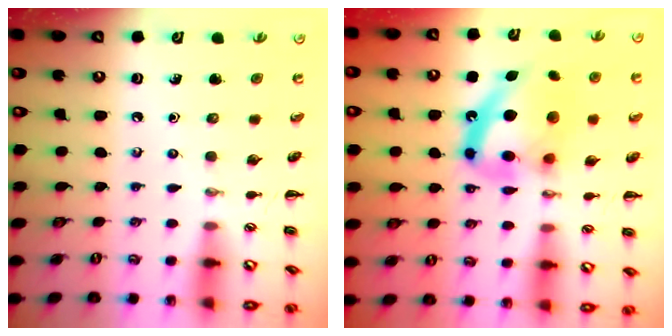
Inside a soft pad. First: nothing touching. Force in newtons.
{"total": 16.5, "press": 16.0, "slide": 4.0}